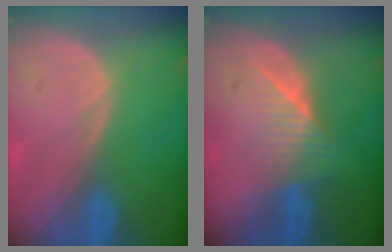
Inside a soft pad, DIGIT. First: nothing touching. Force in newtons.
{"total": 6.2, "press": 5.7, "slide": 2.6}